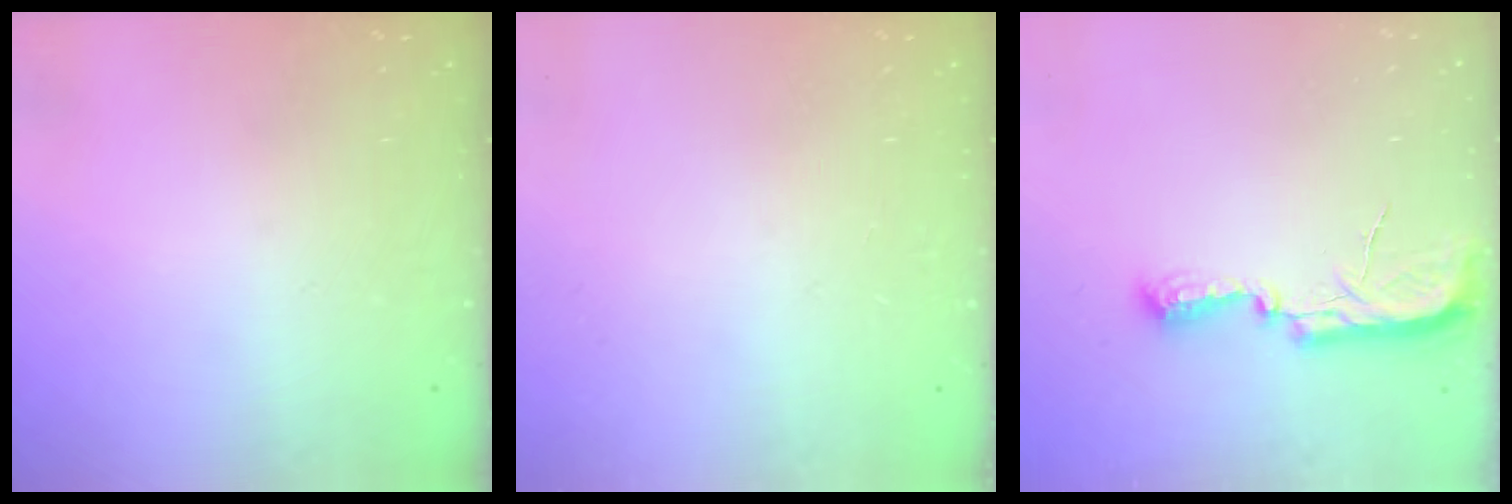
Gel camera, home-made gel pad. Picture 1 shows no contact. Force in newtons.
{"total": 0.0}
{"total": 10.3, "press": 8.9, "slide": 5.2}